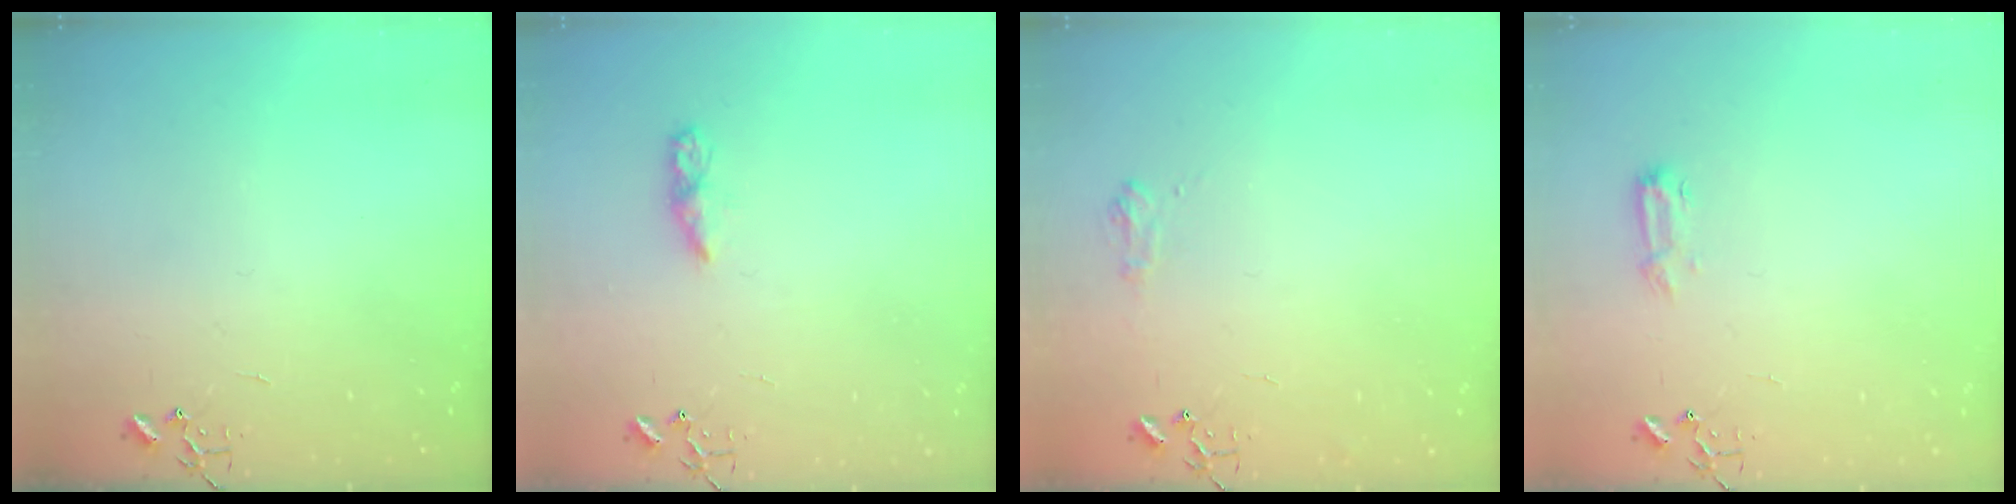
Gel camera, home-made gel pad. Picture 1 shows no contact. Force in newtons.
{"total": 5.1, "press": 5.1, "slide": 0.6}
{"total": 7.1, "press": 7.1, "slide": 0.8}
{"total": 7.7, "press": 7.6, "slide": 0.9}